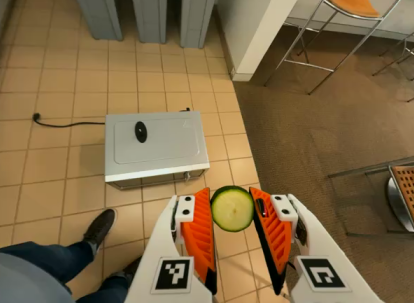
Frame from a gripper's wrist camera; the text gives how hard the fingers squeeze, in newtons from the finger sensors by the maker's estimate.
{"total": 7.0, "left": 6.4, "right": 7.7}